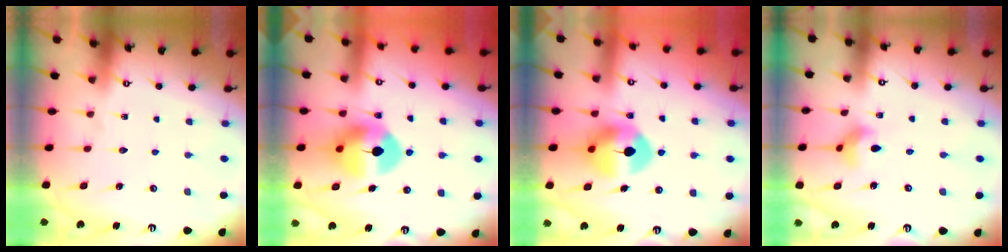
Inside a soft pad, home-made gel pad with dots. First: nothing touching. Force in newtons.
{"total": 10.1, "press": 10.0, "slide": 1.2}
{"total": 9.4, "press": 9.3, "slide": 1.0}
{"total": 5.8, "press": 5.7, "slide": 0.6}